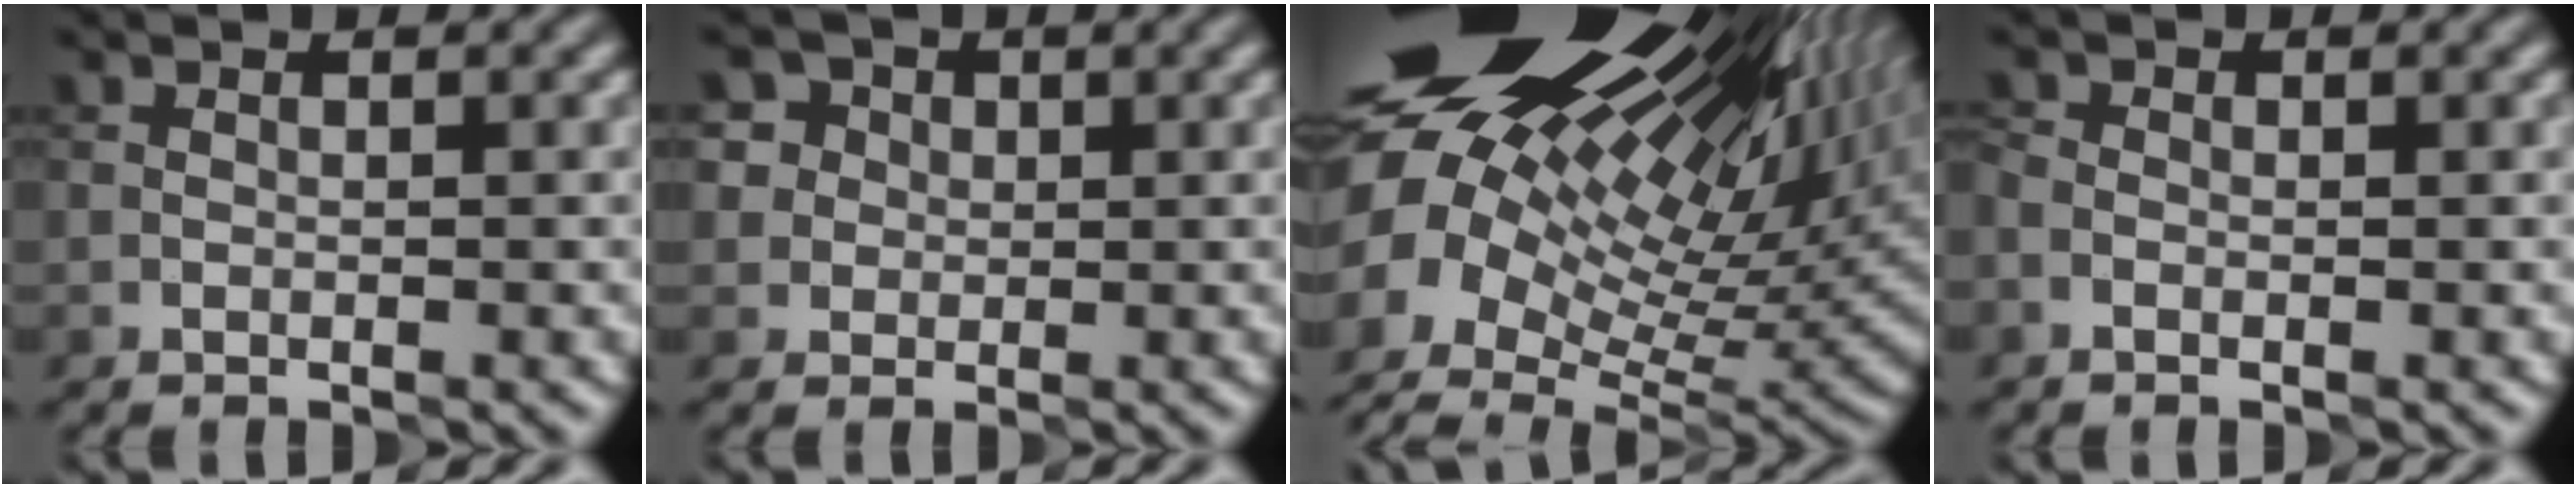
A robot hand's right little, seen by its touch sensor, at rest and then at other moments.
{"total": 3.8, "force": [1.6, 3.4, 0.7], "torque": [0.014, 0.021, 0.017]}
{"total": 18.7, "force": [7.1, 9.5, 14.5], "torque": [-0.260, 0.023, 0.161]}
{"total": 0.7, "force": [-0.4, 0.5, 0.4], "torque": [-0.012, -0.001, -0.009]}